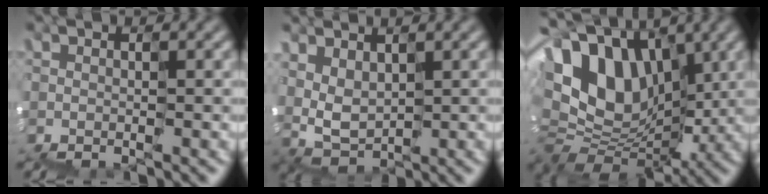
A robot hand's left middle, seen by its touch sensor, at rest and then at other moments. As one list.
[{"total": 2.2, "force": [1.8, 1.2, 0.3], "torque": [-0.015, 0.017, 0.036]}, {"total": 8.7, "force": [3.8, 6.3, 4.6], "torque": [-0.081, 0.030, 0.062]}]